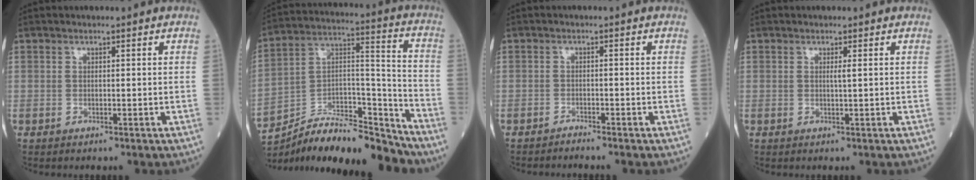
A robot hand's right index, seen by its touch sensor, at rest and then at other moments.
{"total": 19.5, "force": [-17.5, 4.3, 7.7], "torque": [-0.136, 0.033, -0.297]}
{"total": 1.3, "force": [-1.2, -0.4, 0.0], "torque": [0.000, -0.001, -0.022]}
{"total": 0.8, "force": [0.2, -0.2, 0.7], "torque": [-0.016, -0.001, 0.004]}